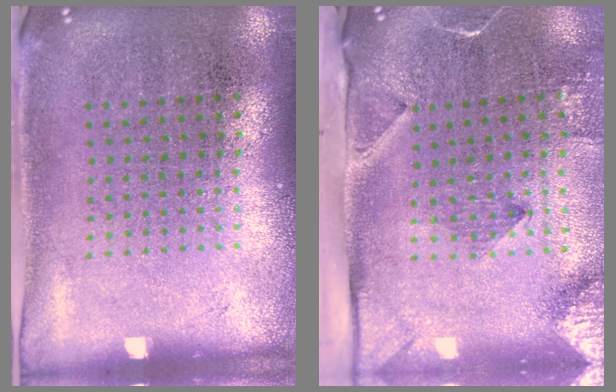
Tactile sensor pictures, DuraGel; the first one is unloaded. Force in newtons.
{"total": 3.2, "press": 2.3, "slide": 2.3}